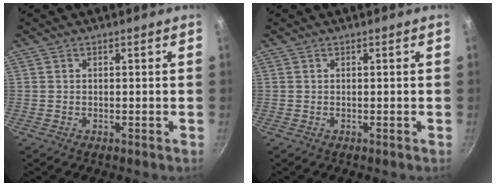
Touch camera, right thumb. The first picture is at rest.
{"total": 0.0}